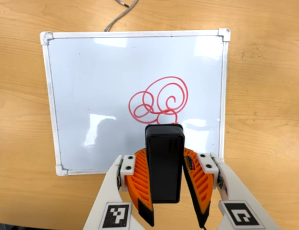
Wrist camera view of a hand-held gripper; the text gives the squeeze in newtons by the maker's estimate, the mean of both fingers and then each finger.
{"total": 8.0, "left": 6.8, "right": 9.3}